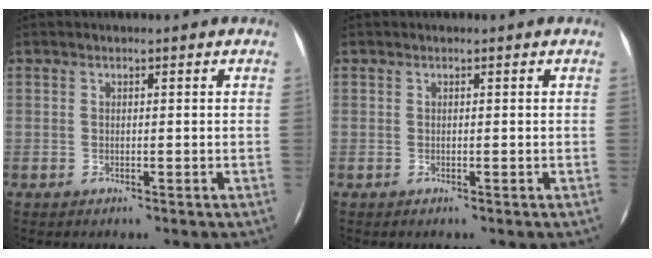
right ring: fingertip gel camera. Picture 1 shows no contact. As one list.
[{"total": 0.0}]